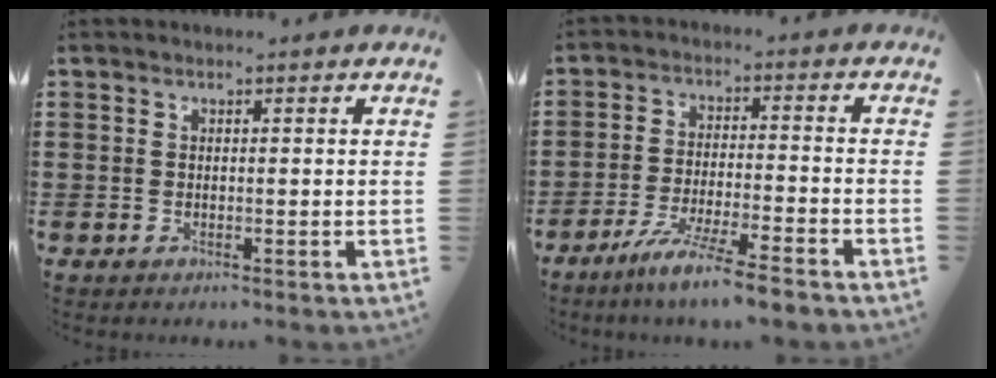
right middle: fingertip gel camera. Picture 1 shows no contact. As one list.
[{"total": 6.9, "force": [-5.8, -0.5, 3.7], "torque": [-0.075, -0.017, -0.109]}]